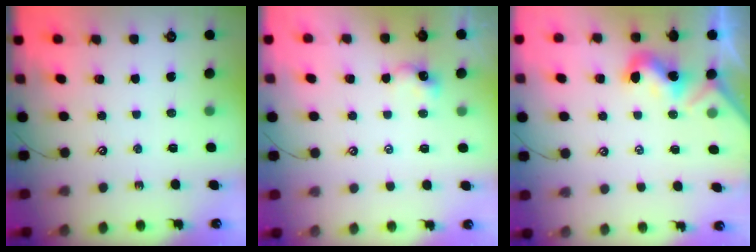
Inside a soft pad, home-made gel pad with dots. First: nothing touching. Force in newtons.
{"total": 2.1, "press": 2.1, "slide": 0.2}
{"total": 1.4, "press": 1.3, "slide": 0.2}